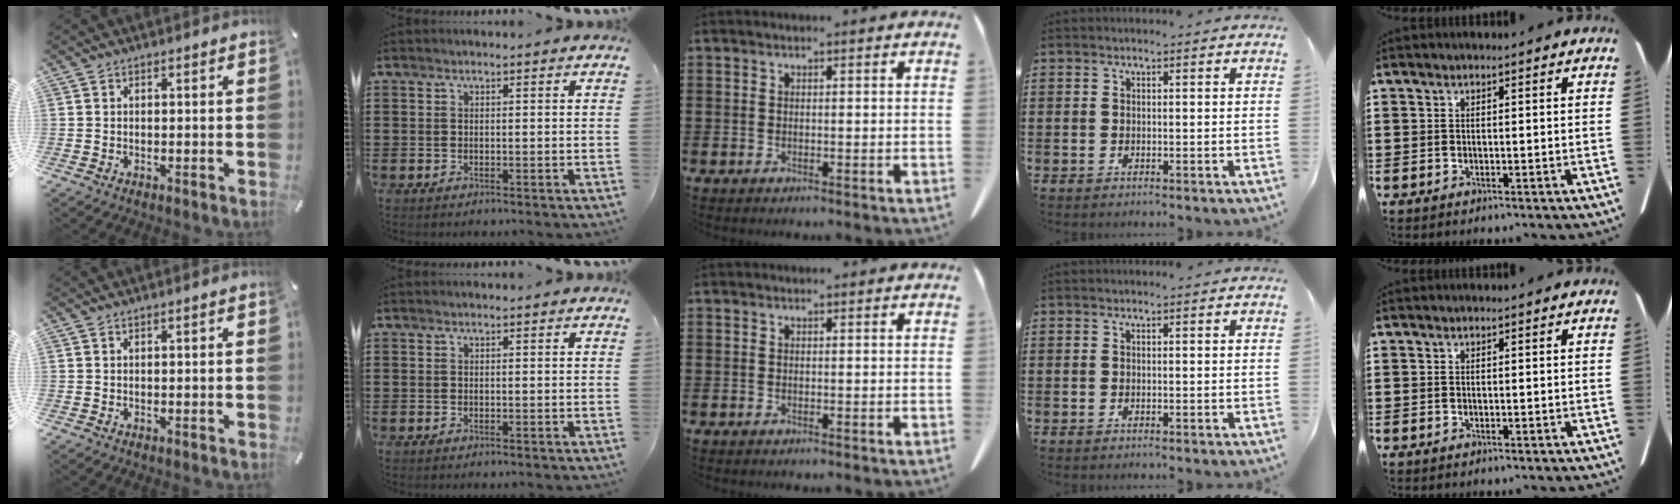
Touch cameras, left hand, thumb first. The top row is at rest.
{}